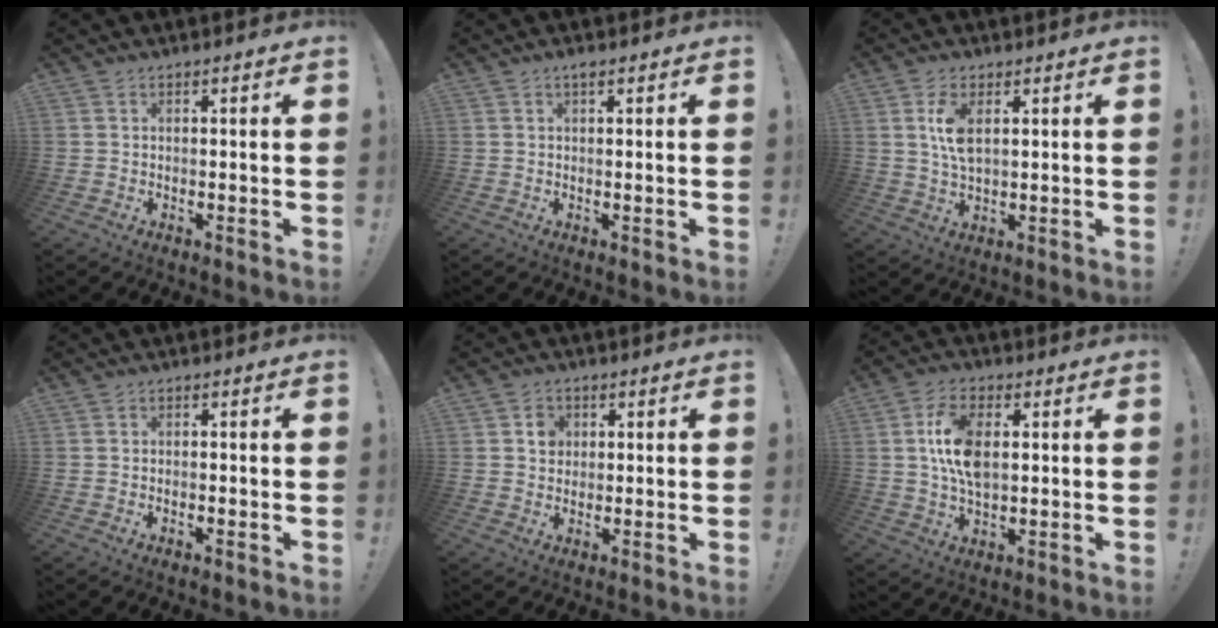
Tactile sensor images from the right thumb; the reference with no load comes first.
{"total": 1.1, "force": [0.6, 0.1, 0.9], "torque": [-0.013, 0.001, 0.009]}
{"total": 7.0, "force": [2.1, 3.2, 5.9], "torque": [-0.109, -0.010, 0.030]}
{"total": 0.7, "force": [-0.6, 0.3, 0.2], "torque": [-0.011, 0.004, -0.009]}
{"total": 4.1, "force": [1.1, 3.7, 1.6], "torque": [-0.008, -0.003, 0.015]}
{"total": 11.5, "force": [1.6, 6.4, 9.4], "torque": [-0.169, -0.001, 0.028]}